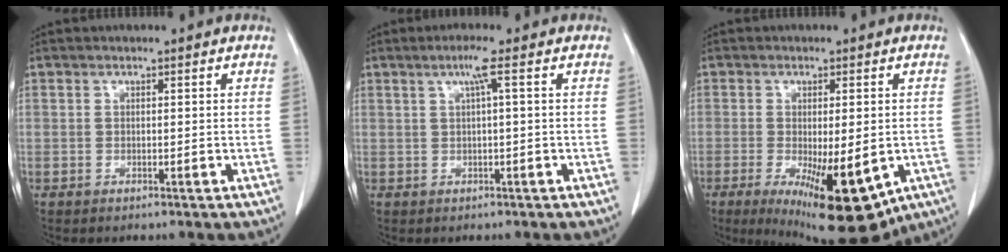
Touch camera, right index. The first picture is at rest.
{"total": 2.6, "force": [0.9, -0.5, 2.4], "torque": [-0.049, 0.006, 0.018]}
{"total": 15.1, "force": [-6.4, 4.7, 12.8], "torque": [-0.157, -0.025, -0.078]}